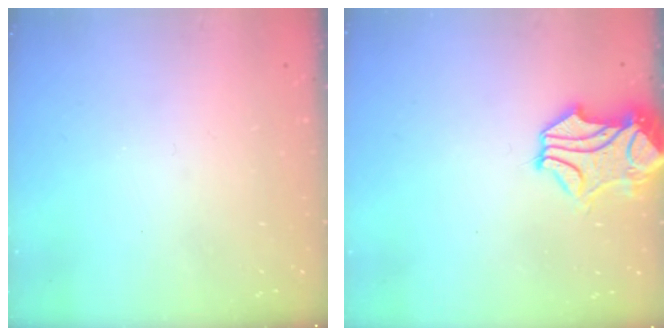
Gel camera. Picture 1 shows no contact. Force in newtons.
{"total": 2.2, "press": 1.8, "slide": 1.3}